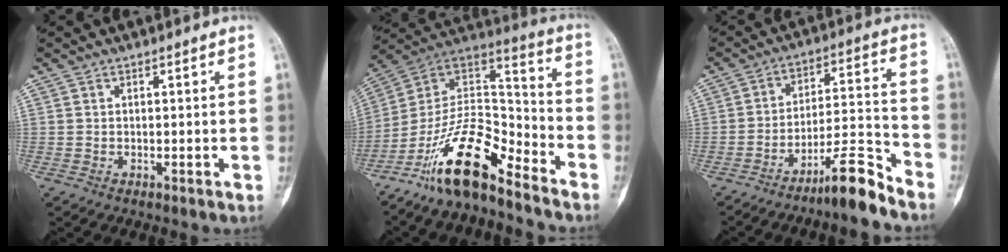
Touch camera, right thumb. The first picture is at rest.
{"total": 17.6, "force": [-12.0, 6.3, 11.1], "torque": [-0.181, 0.102, -0.219]}
{"total": 11.0, "force": [-8.6, 1.3, 6.8], "torque": [-0.107, 0.082, -0.146]}